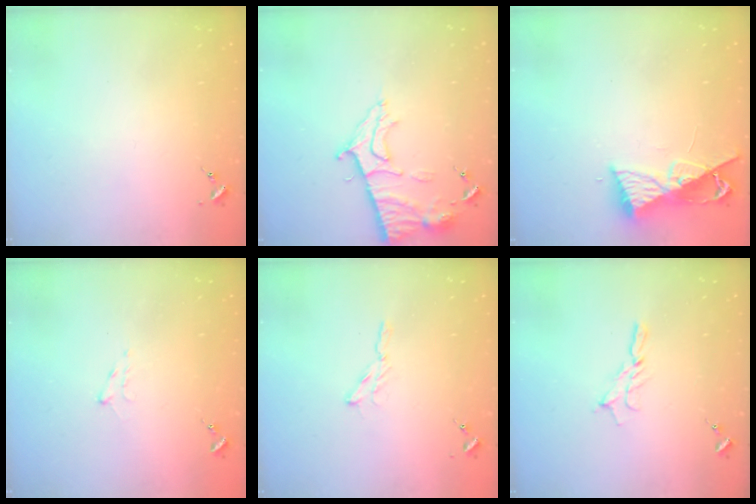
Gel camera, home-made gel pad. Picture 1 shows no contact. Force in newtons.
{"total": 11.9, "press": 11.8, "slide": 1.0}
{"total": 8.4, "press": 8.3, "slide": 0.7}
{"total": 5.7, "press": 5.7, "slide": 0.7}
{"total": 3.5, "press": 3.4, "slide": 0.4}
{"total": 5.8, "press": 5.8, "slide": 0.3}